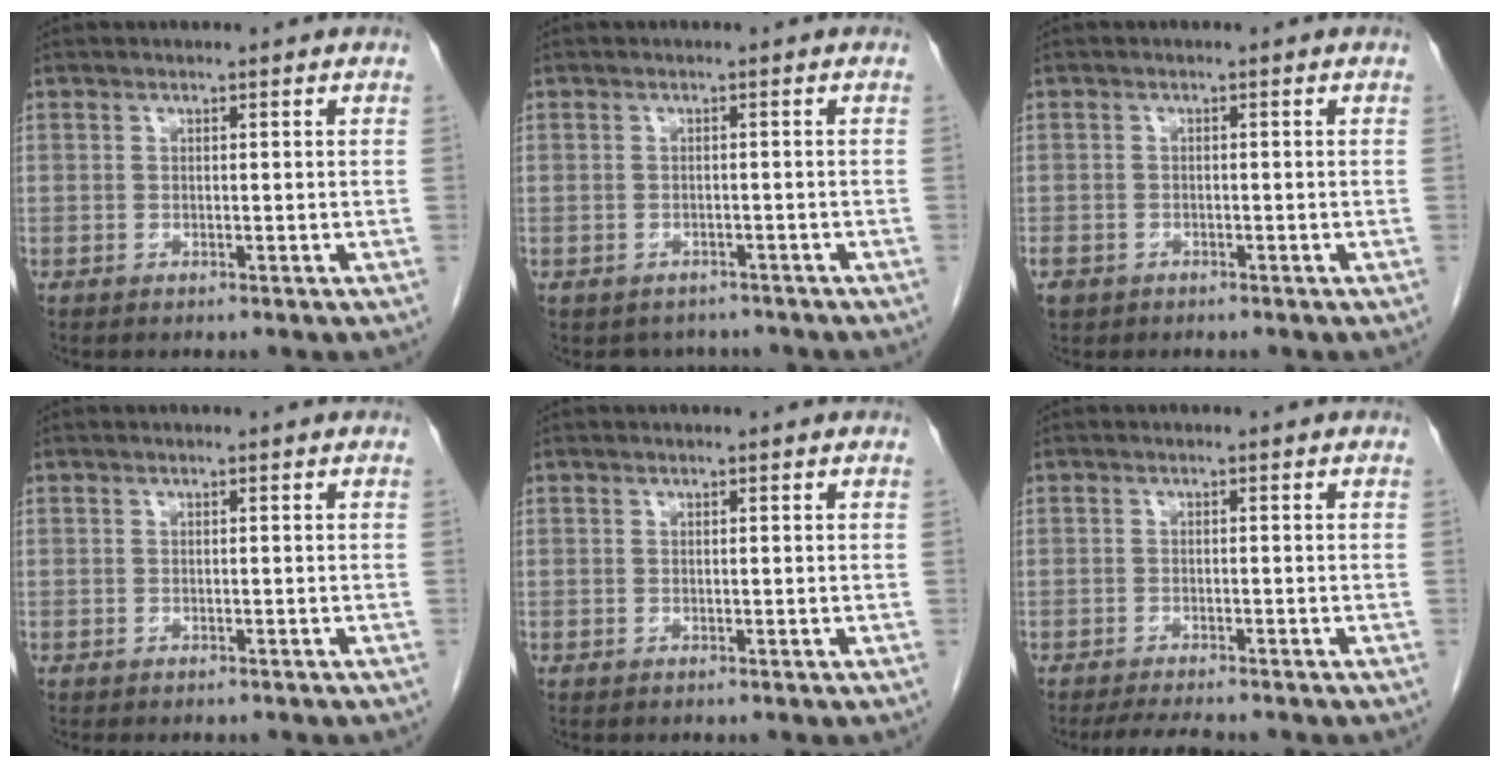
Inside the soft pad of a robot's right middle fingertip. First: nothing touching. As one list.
[{"total": 3.5, "force": [-3.1, 1.8, 0.0], "torque": [0.000, 0.007, -0.041]}, {"total": 2.8, "force": [-1.9, 1.9, 0.8], "torque": [-0.018, 0.000, -0.030]}, {"total": 2.5, "force": [-2.1, 0.9, 0.9], "torque": [-0.014, -0.004, -0.022]}, {"total": 0.0}, {"total": 4.4, "force": [-3.9, 0.4, 2.0], "torque": [-0.033, -0.012, -0.062]}]